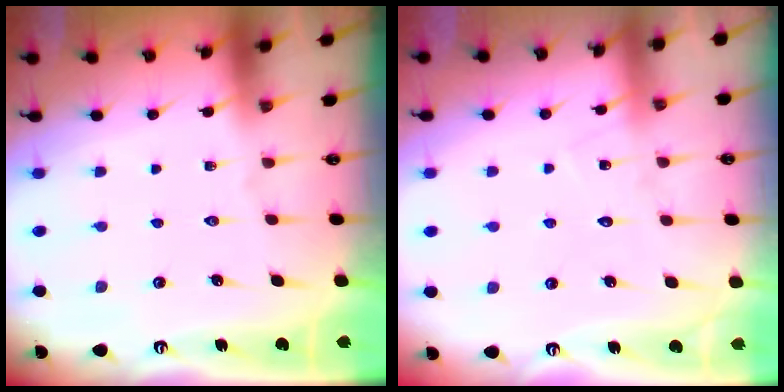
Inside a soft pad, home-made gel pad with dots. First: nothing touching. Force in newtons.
{"total": 6.7, "press": 6.7, "slide": 0.5}